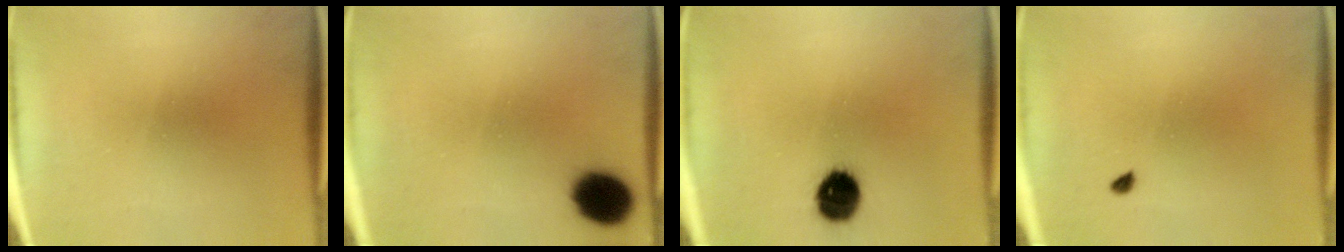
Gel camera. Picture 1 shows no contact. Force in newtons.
{"total": 11.5}
{"total": 8.7}
{"total": 0.8}